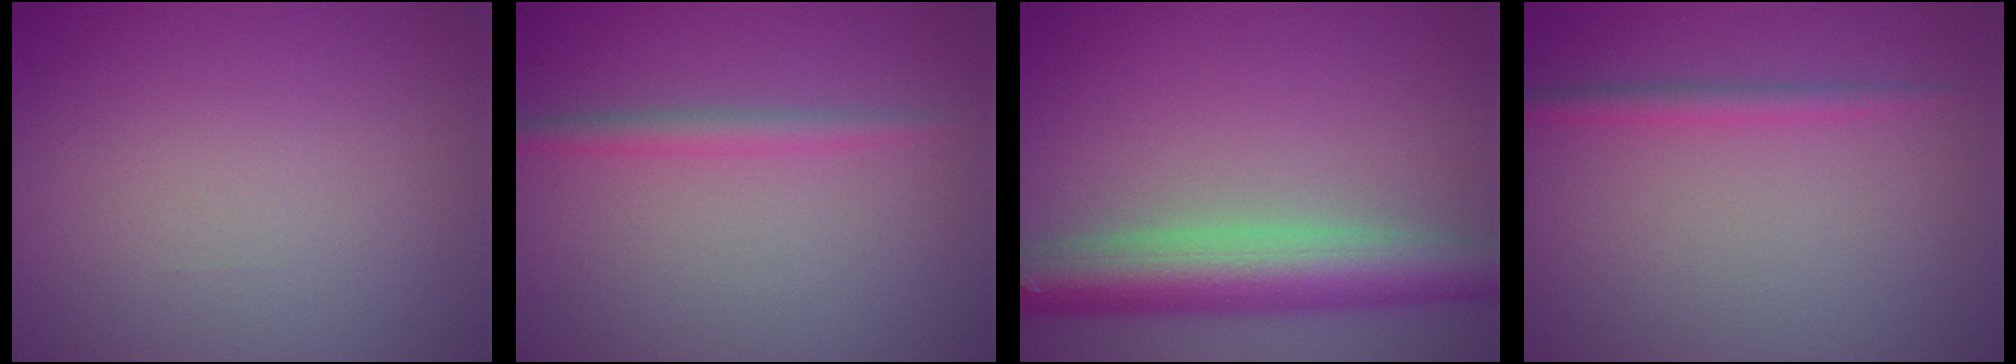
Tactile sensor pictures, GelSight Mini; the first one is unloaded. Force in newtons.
{"total": 1.9, "press": 1.9, "slide": 0.0}
{"total": 7.9, "press": 7.9, "slide": 0.5}
{"total": 1.6, "press": 1.6, "slide": 0.0}